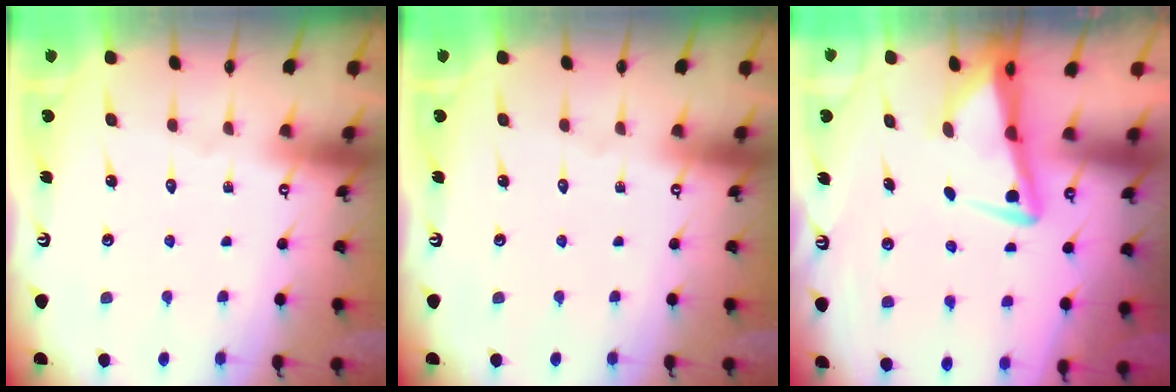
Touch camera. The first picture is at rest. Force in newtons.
{"total": 0.0}
{"total": 3.9, "press": 3.9, "slide": 0.6}